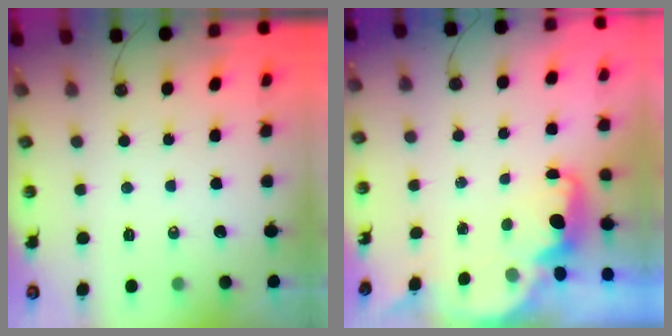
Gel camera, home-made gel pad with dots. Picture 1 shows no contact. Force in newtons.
{"total": 2.4, "press": 2.3, "slide": 0.6}